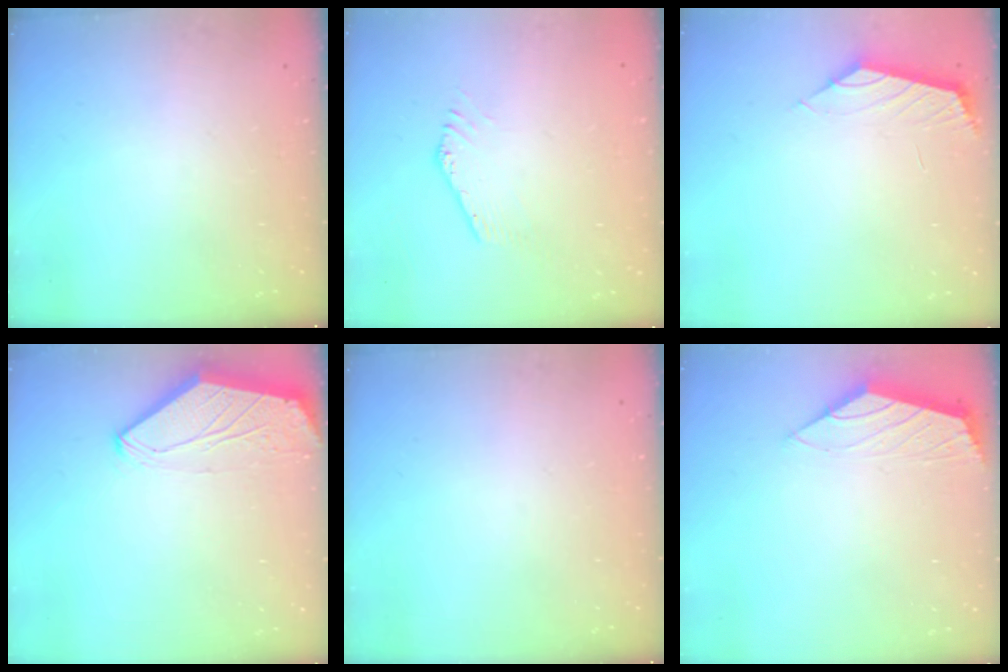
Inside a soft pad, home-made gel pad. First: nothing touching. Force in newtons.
{"total": 1.6, "press": 1.6, "slide": 0.1}
{"total": 1.1, "press": 1.0, "slide": 0.4}
{"total": 0.0}
{"total": 0.0}
{"total": 0.0}